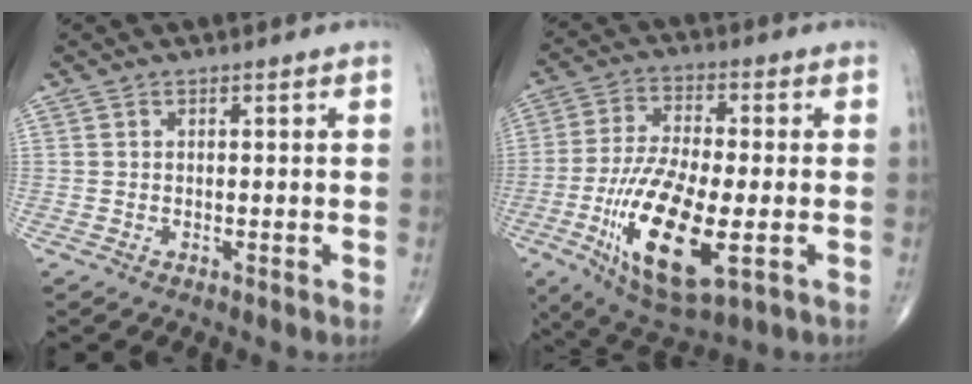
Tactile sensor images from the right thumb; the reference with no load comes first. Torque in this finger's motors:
{"motor_torque": [2.16, 2.18, 1.62, -0.38, 0.23]}